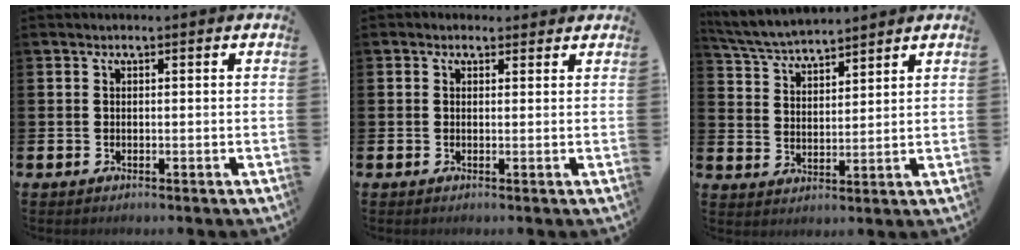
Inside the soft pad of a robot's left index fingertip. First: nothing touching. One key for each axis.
{"total": 1.0, "fx": 0.8, "fy": 0.6, "fz": 0.2, "tx": 0.006, "ty": 0.005, "tz": 0.011}
{"total": 5.1, "fx": 5.0, "fy": 0.6, "fz": 0.7, "tx": -0.037, "ty": -0.029, "tz": 0.089}